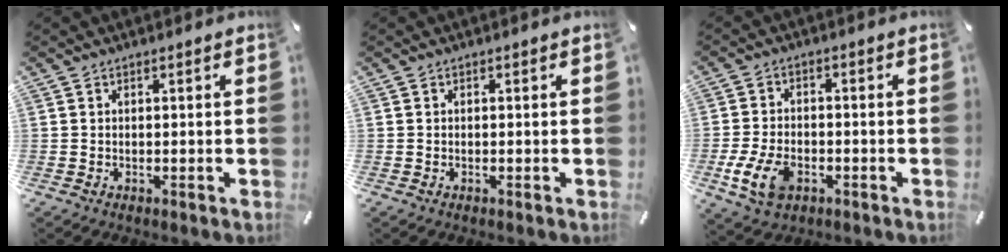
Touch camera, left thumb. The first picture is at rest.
{"total": 0.0}
{"total": 9.0, "force": [-3.4, 5.9, 5.9], "torque": [-0.128, 0.003, -0.063]}